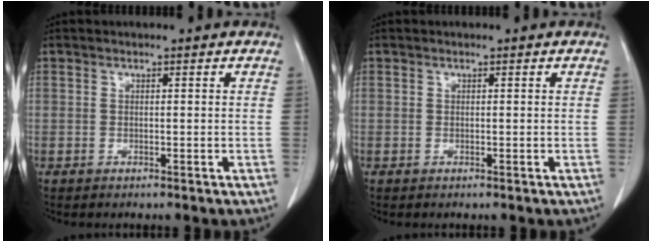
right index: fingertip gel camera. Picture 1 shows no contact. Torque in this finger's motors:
{"motor_torque": [-0.05, 0.03, -0.01, 0.00]}